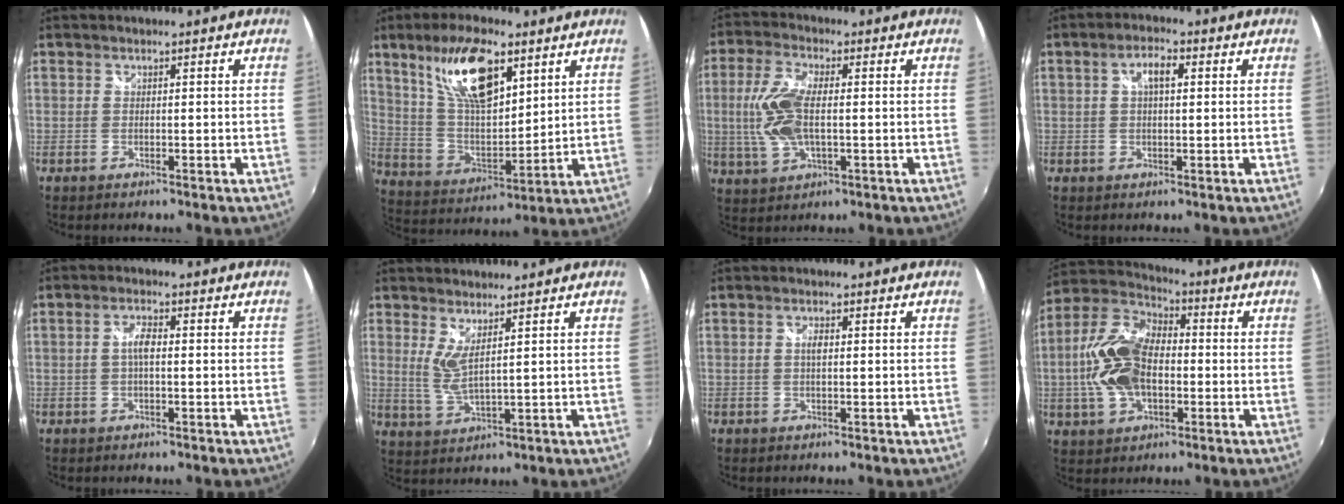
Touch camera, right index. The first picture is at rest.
{"total": 16.8, "force": [9.0, 6.5, 12.6], "torque": [-0.229, 0.011, 0.176]}
{"total": 10.0, "force": [-0.4, 4.3, 9.0], "torque": [-0.197, 0.003, -0.005]}
{"total": 4.0, "force": [0.5, -0.3, 4.0], "torque": [-0.079, 0.003, 0.012]}
{"total": 2.7, "force": [-0.2, 0.9, 2.6], "torque": [-0.050, 0.006, -0.004]}
{"total": 4.0, "force": [2.1, 0.4, 3.4], "torque": [-0.072, -0.014, 0.037]}
{"total": 1.4, "force": [0.1, 0.4, 1.3], "torque": [-0.026, 0.002, -0.001]}
{"total": 15.5, "force": [-1.8, 9.4, 12.2], "torque": [-0.261, 0.015, -0.036]}